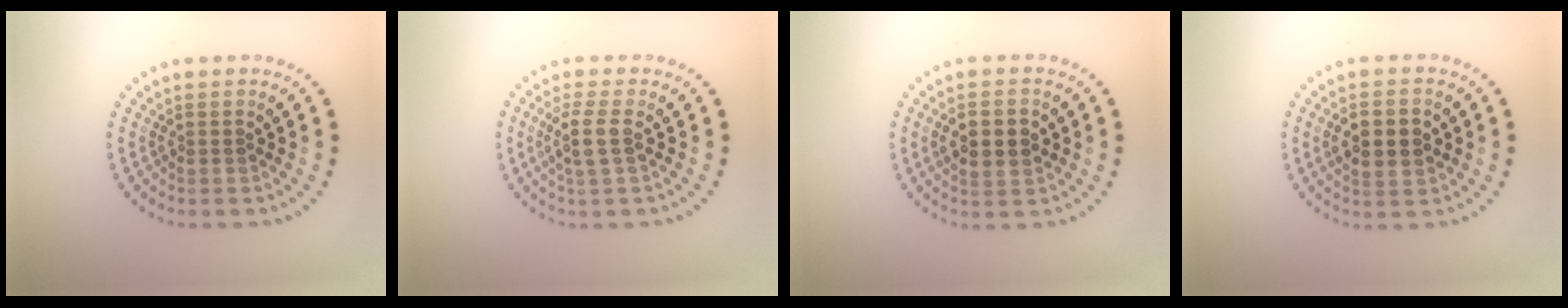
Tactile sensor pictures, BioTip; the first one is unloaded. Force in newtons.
{"total": 2.4, "press": 2.0, "slide": 1.3}
{"total": 4.0, "press": 4.0, "slide": 0.2}
{"total": 4.1, "press": 4.1, "slide": 0.1}